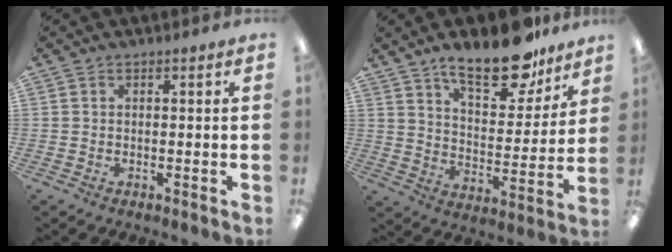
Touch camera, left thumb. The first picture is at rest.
{"total": 17.3, "force": [13.1, 6.8, 9.0], "torque": [-0.125, -0.083, 0.222]}